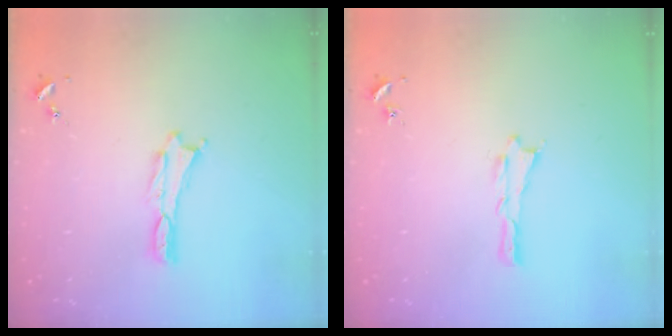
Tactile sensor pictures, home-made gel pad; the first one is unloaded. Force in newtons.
{"total": 0.0}